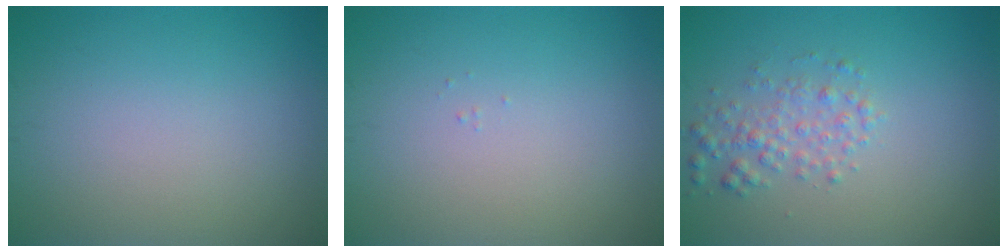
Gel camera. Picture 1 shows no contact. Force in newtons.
{"total": 0.0}
{"total": 2.2, "press": 2.2, "slide": 0.0}